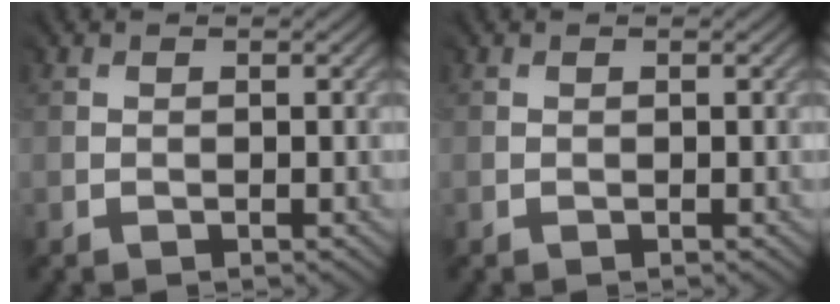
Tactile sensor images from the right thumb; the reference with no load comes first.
{"total": 0.0}